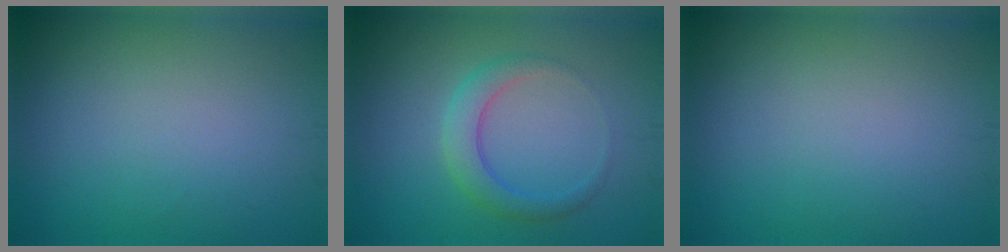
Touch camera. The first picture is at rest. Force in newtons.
{"total": 2.8, "press": 2.8, "slide": 0.1}
{"total": 0.0}